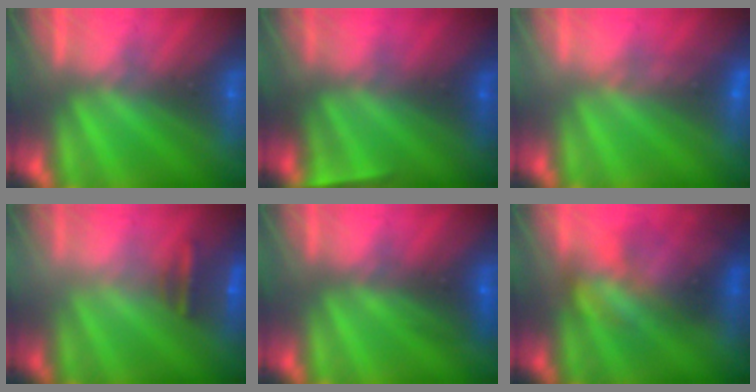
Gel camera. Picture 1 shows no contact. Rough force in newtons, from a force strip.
{"total": 4.7}
{"total": 3.8}
{"total": 2.5}
{"total": 2.8}
{"total": 4.6}